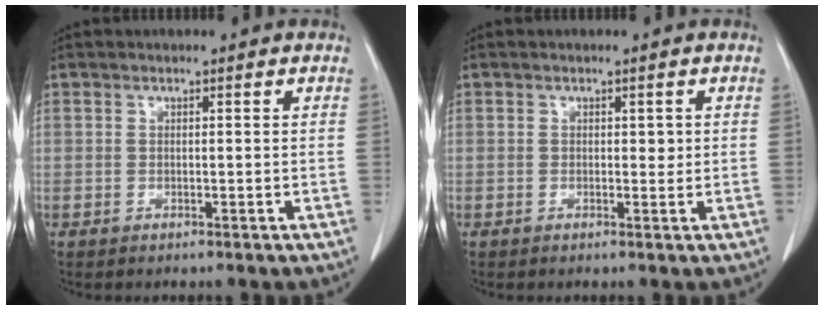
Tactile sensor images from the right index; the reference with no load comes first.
{"total": 1.1, "force": [0.3, 0.7, 0.8], "torque": [-0.006, 0.000, 0.004]}